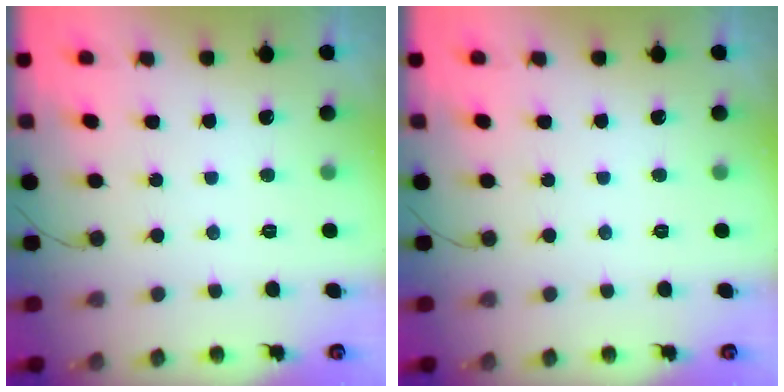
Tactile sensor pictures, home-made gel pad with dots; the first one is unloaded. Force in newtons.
{"total": 0.0}